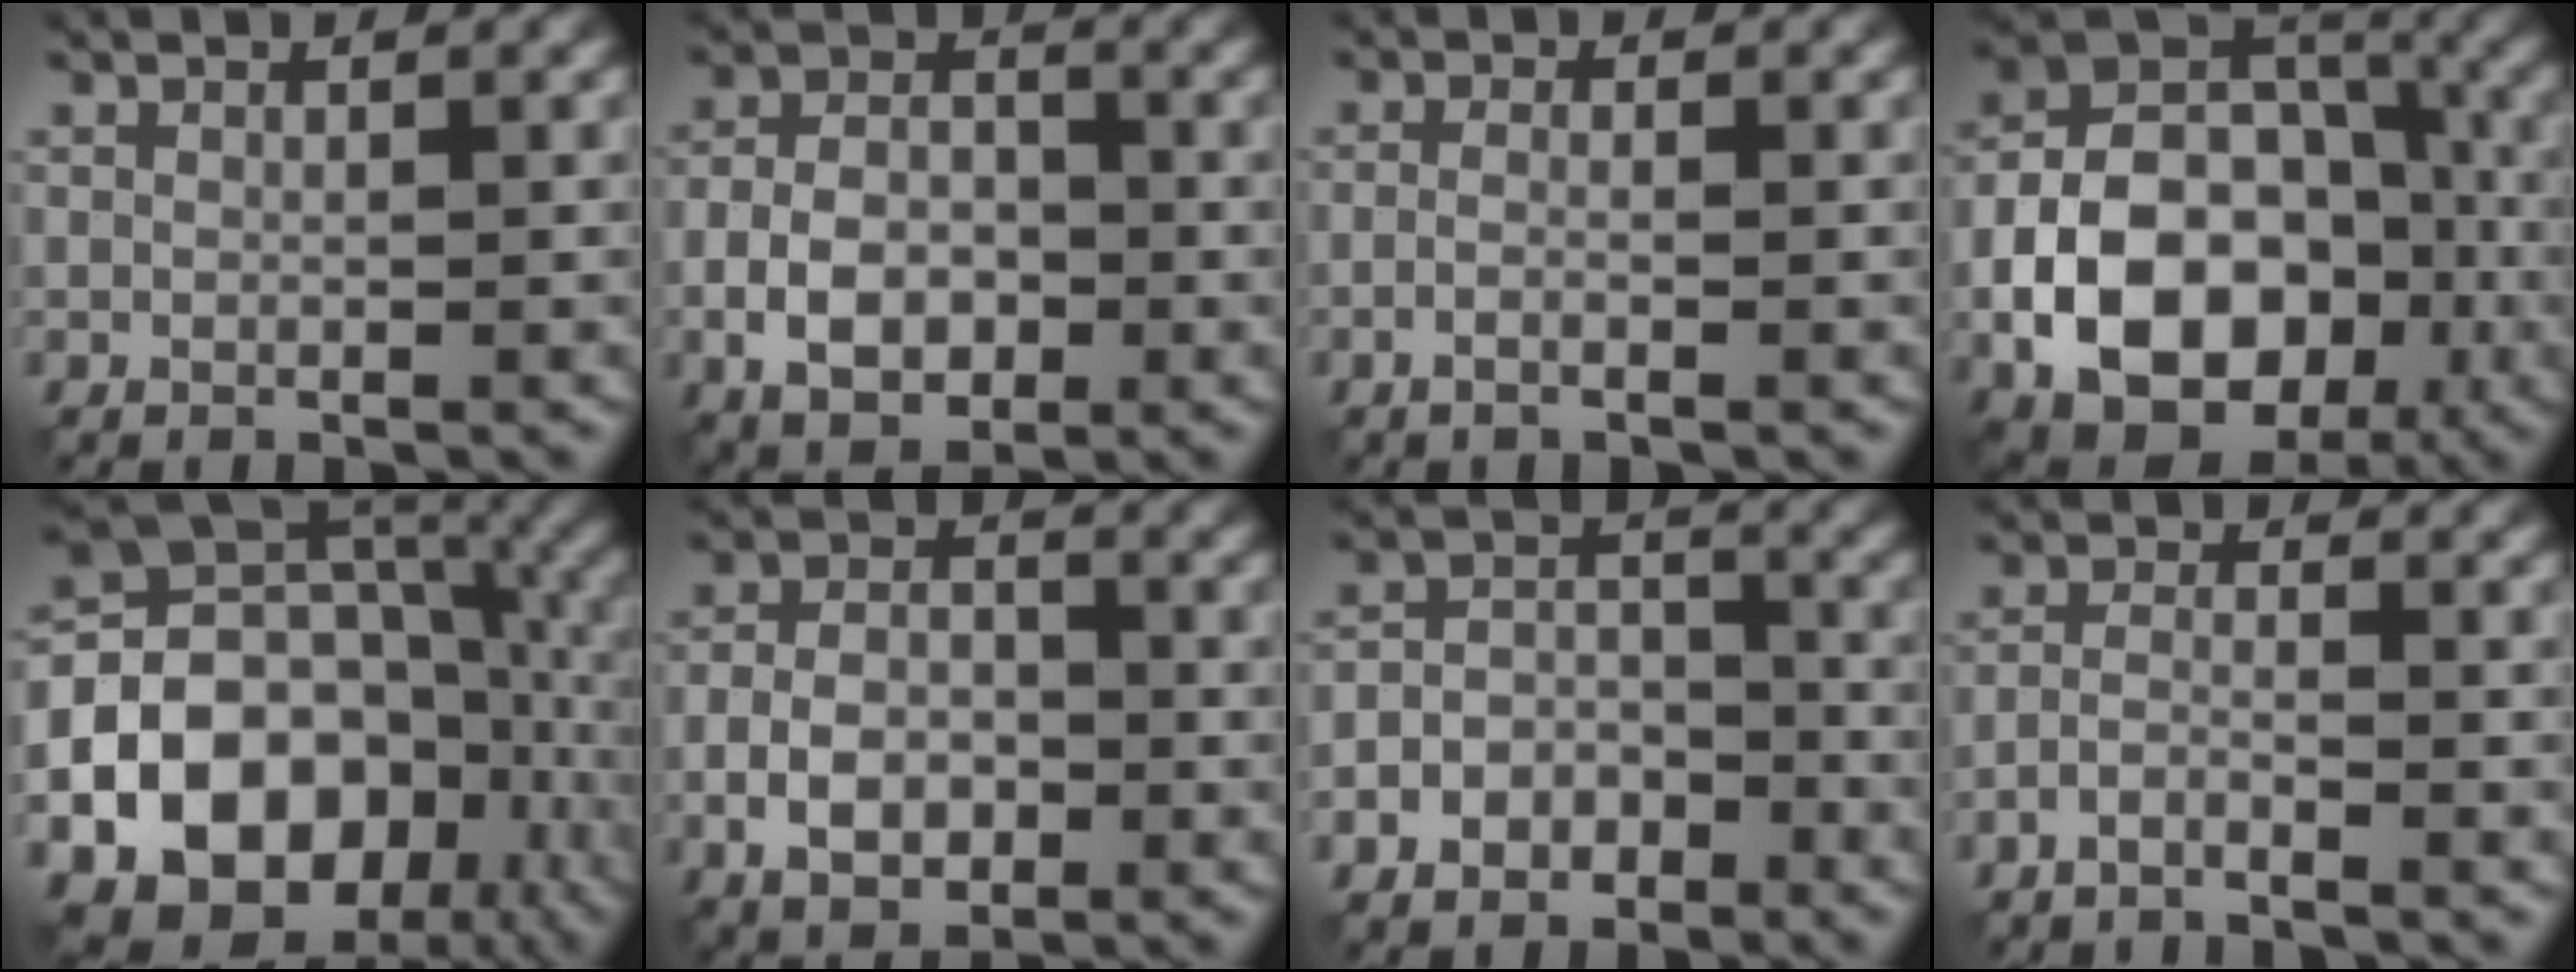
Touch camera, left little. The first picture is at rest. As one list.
[{"total": 5.8, "force": [-2.0, 3.7, 4.1], "torque": [-0.076, 0.003, -0.040]}, {"total": 1.3, "force": [-0.7, 0.3, 1.1], "torque": [-0.019, 0.002, -0.019]}, {"total": 13.0, "force": [-4.2, 9.1, 8.4], "torque": [-0.153, -0.002, -0.082]}, {"total": 20.1, "force": [-6.7, 15.7, 10.6], "torque": [-0.197, -0.015, -0.117]}, {"total": 5.2, "force": [-1.9, 3.3, 3.6], "torque": [-0.066, 0.003, -0.038]}, {"total": 4.2, "force": [-2.7, 2.8, 1.7], "torque": [-0.020, 0.011, -0.053]}, {"total": 1.8, "force": [-1.4, 0.3, 1.0], "torque": [-0.023, 0.001, -0.036]}]